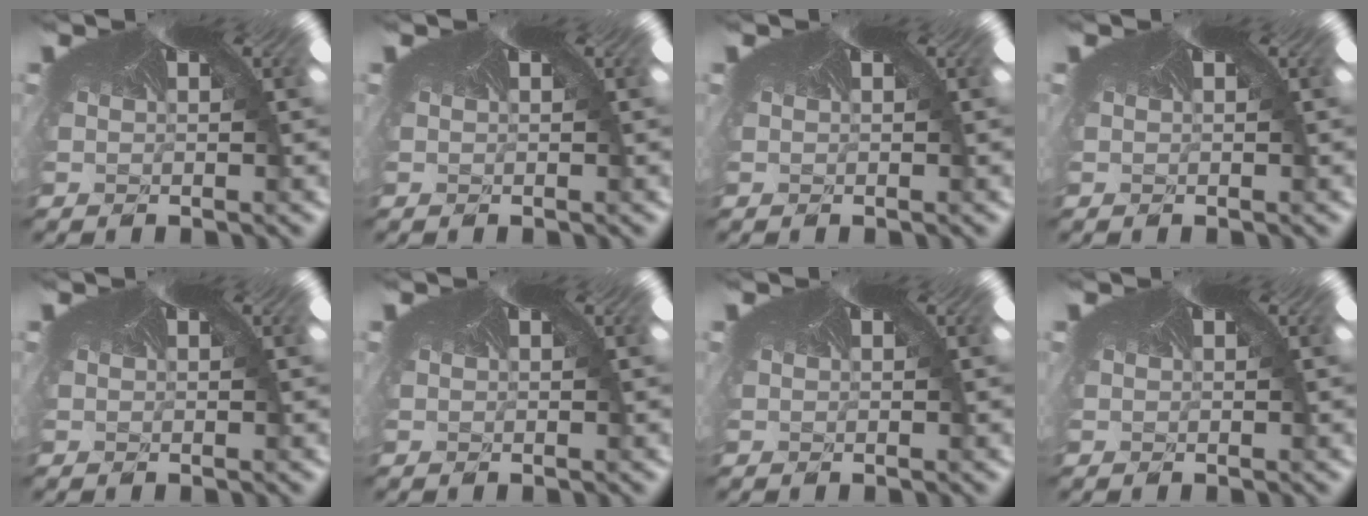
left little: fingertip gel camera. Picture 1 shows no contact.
{"total": 0.0}
{"total": 0.0}
{"total": 0.0}
{"total": 0.0}
{"total": 0.0}
{"total": 0.0}
{"total": 0.0}